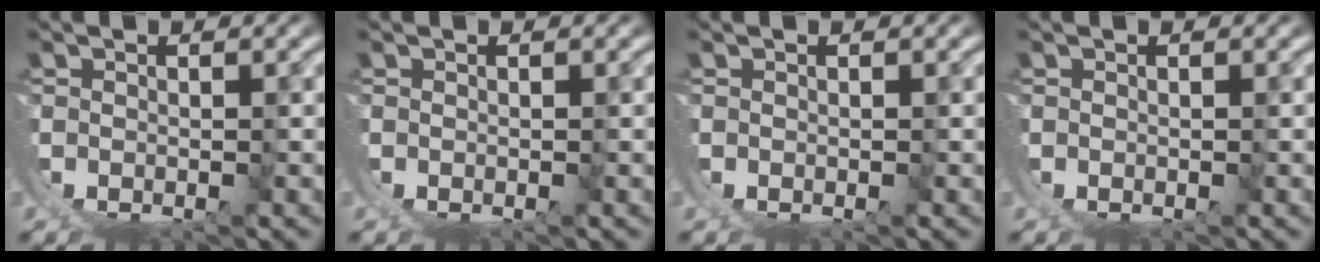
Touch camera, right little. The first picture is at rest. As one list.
[{"total": 0.0}, {"total": 0.0}, {"total": 0.0}]